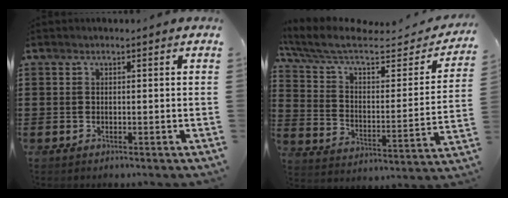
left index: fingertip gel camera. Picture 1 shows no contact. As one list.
[{"total": 7.9, "force": [5.8, 2.1, 4.9], "torque": [-0.117, -0.038, 0.097]}]